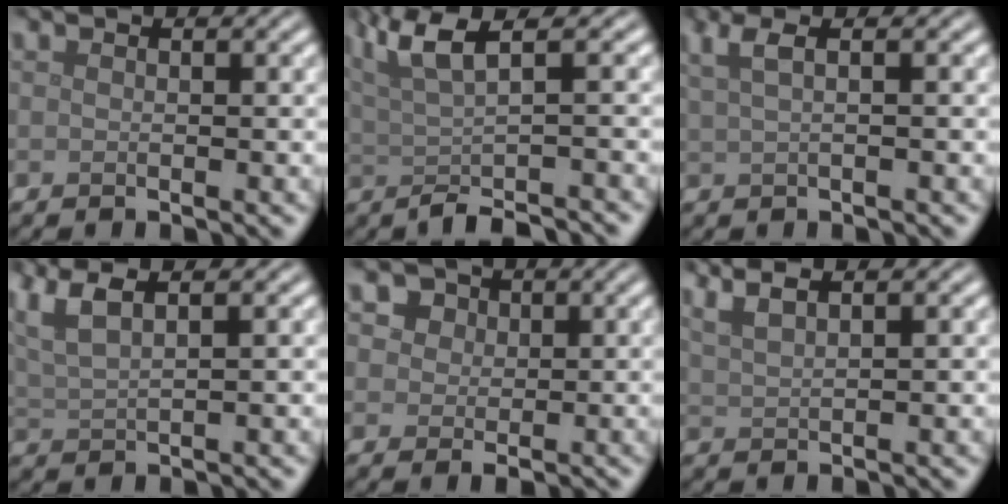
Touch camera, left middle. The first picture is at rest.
{"total": 6.3, "force": [0.6, 1.7, 6.0], "torque": [-0.081, 0.006, 0.007]}
{"total": 3.1, "force": [1.6, 1.0, 2.4], "torque": [-0.036, 0.007, 0.020]}
{"total": 5.0, "force": [3.0, 1.6, 3.7], "torque": [-0.073, 0.021, 0.054]}
{"total": 6.0, "force": [2.9, 4.5, 2.7], "torque": [-0.047, 0.015, 0.028]}
{"total": 3.9, "force": [2.8, 1.3, 2.4], "torque": [-0.026, 0.019, 0.027]}